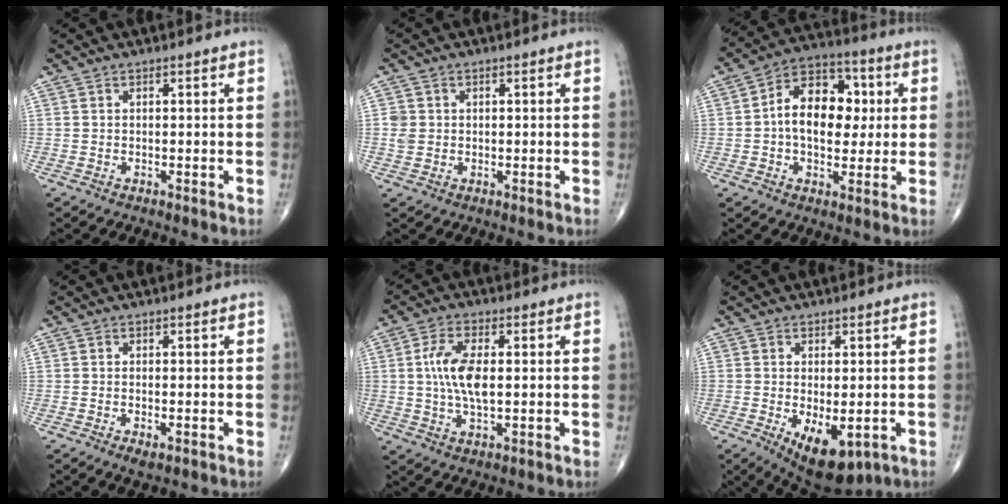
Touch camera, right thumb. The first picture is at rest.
{"total": 2.6, "force": [0.2, 2.4, 1.0], "torque": [-0.007, 0.002, 0.007]}
{"total": 14.2, "force": [1.1, 9.4, 10.5], "torque": [-0.123, 0.022, 0.006]}
{"total": 2.0, "force": [-0.8, 0.7, 1.6], "torque": [-0.030, -0.004, -0.013]}
{"total": 8.8, "force": [0.7, 3.8, 7.9], "torque": [-0.164, -0.002, 0.012]}
{"total": 10.0, "force": [-3.3, 4.7, 8.1], "torque": [-0.116, -0.012, -0.035]}